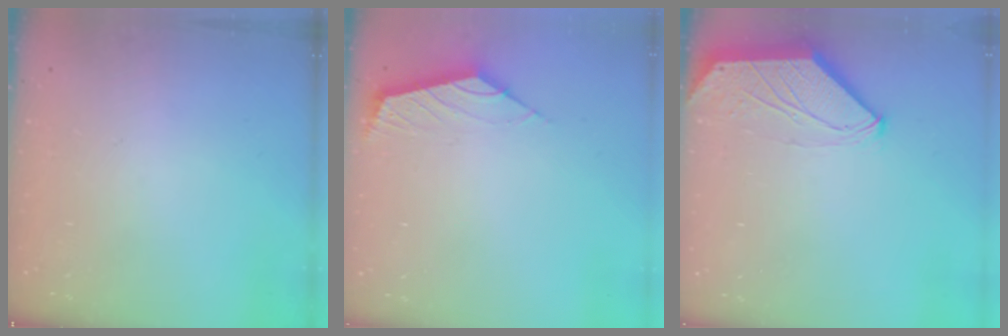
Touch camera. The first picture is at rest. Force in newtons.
{"total": 2.4, "press": 2.3, "slide": 0.6}
{"total": 0.0}